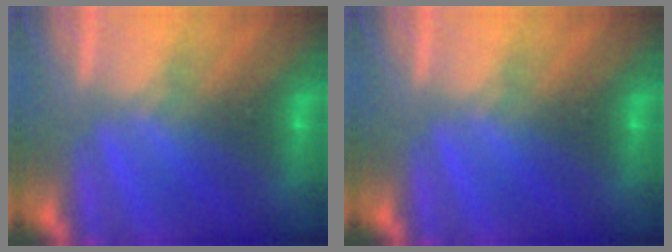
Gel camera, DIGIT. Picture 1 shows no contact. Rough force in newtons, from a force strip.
{"total": 0.0}